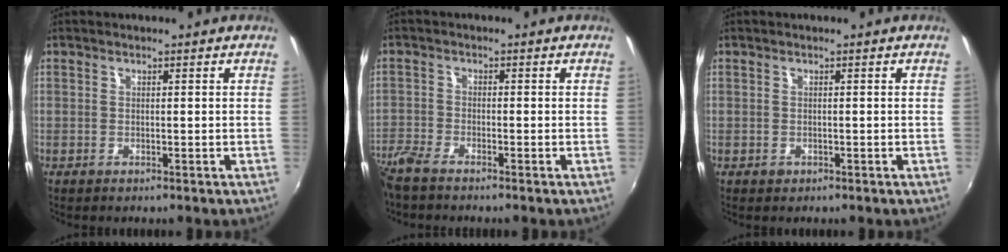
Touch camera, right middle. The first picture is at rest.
{"total": 6.0, "force": [-5.2, 1.1, 2.8], "torque": [-0.080, -0.021, -0.106]}
{"total": 0.7, "force": [-0.4, 0.6, 0.1], "torque": [-0.001, -0.003, -0.005]}